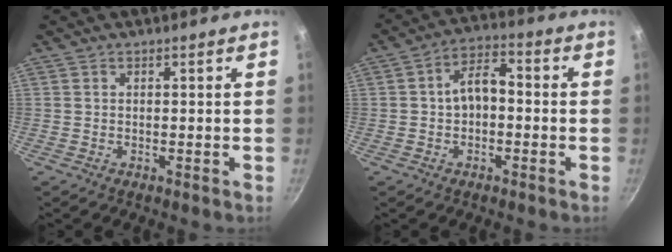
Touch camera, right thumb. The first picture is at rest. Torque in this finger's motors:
{"motor_torque": [-0.75, 0.46, 0.27, -0.35, 0.18]}